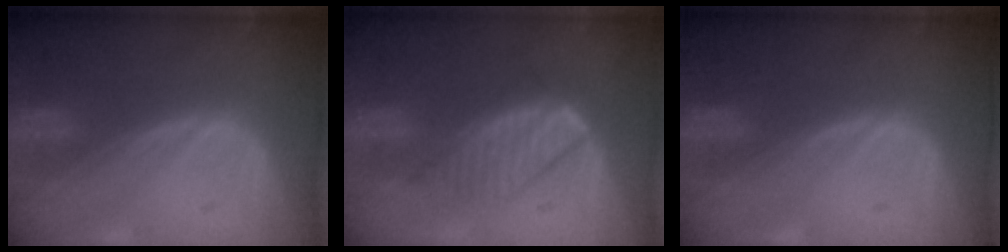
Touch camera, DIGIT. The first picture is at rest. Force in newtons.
{"total": 7.0, "press": 6.0, "slide": 3.6}
{"total": 0.0}